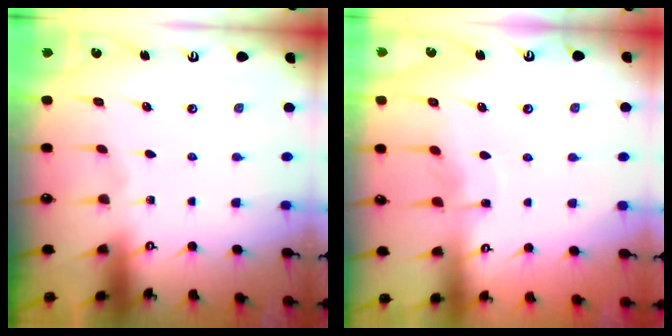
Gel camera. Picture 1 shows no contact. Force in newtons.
{"total": 3.7, "press": 3.7, "slide": 0.4}